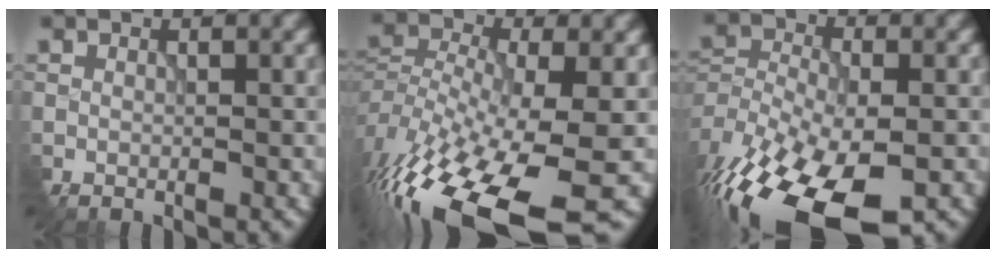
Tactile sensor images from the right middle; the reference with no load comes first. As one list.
[{"total": 16.1, "force": [-10.0, 5.6, 11.2], "torque": [-0.250, -0.024, -0.159]}, {"total": 15.5, "force": [-10.5, 7.0, 9.0], "torque": [-0.192, -0.038, -0.154]}]